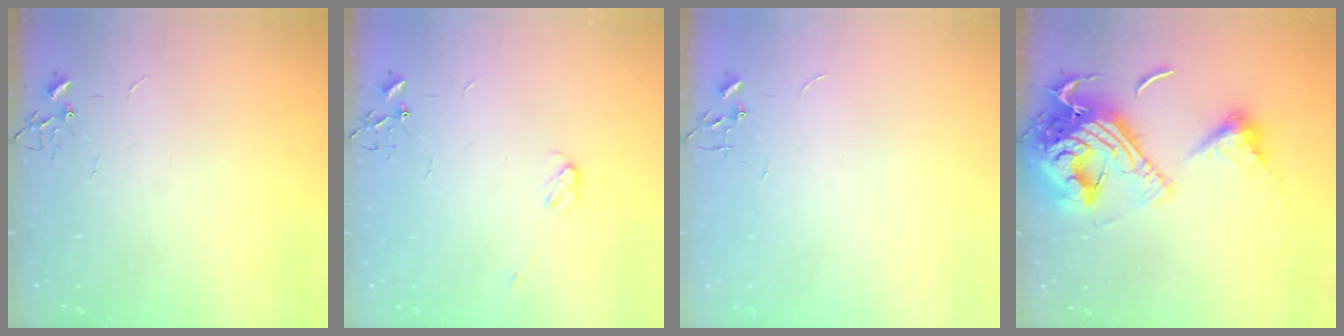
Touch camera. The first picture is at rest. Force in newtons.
{"total": 3.4, "press": 3.3, "slide": 0.5}
{"total": 0.0}
{"total": 22.1, "press": 22.0, "slide": 2.3}